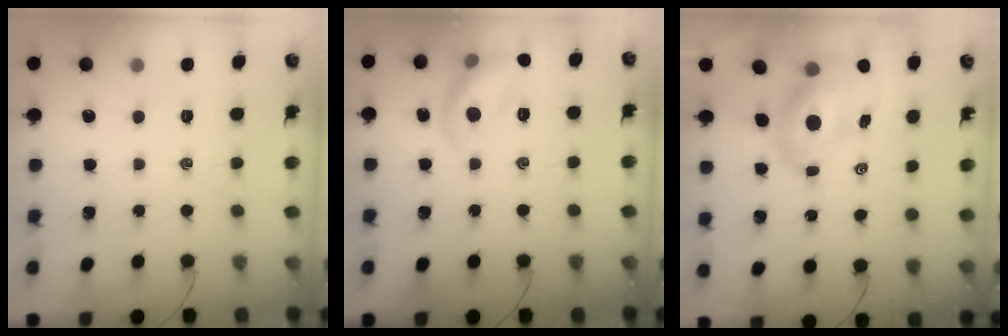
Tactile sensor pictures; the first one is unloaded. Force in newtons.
{"total": 12.5, "press": 12.3, "slide": 2.3}
{"total": 9.4, "press": 8.9, "slide": 2.9}